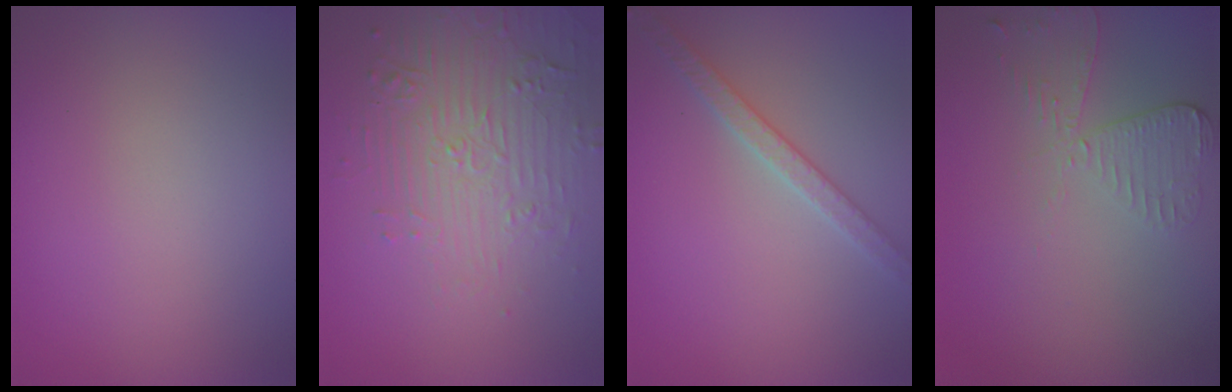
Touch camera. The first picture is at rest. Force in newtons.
{"total": 4.9, "press": 3.6, "slide": 3.4}
{"total": 2.9, "press": 2.8, "slide": 0.6}
{"total": 2.9, "press": 2.6, "slide": 1.4}